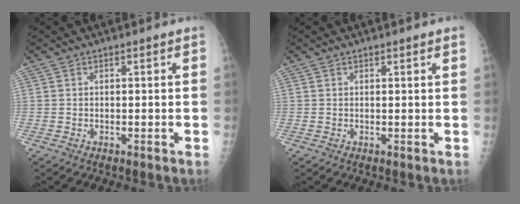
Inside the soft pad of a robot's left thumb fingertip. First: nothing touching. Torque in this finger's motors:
{"motor_torque": [-0.12, 0.02, -0.01, -0.06, 0.02]}